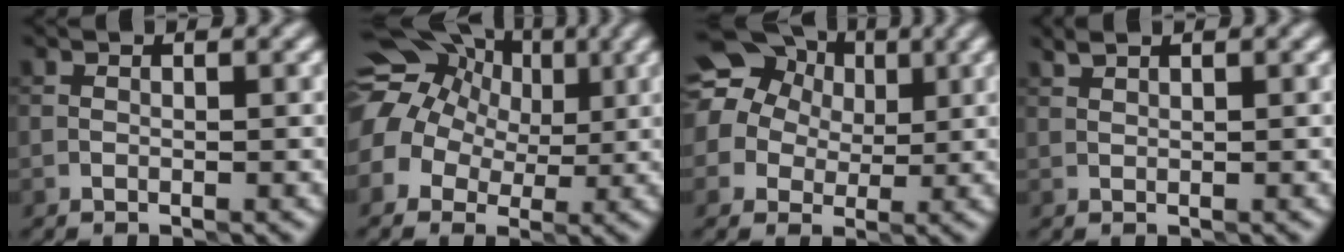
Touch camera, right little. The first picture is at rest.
{"total": 13.4, "force": [4.5, 10.5, 7.0], "torque": [-0.143, 0.050, 0.049]}
{"total": 15.0, "force": [6.0, 12.4, 5.9], "torque": [-0.135, 0.047, 0.087]}
{"total": 0.7, "force": [0.7, 0.0, 0.0], "torque": [0.002, 0.005, 0.016]}